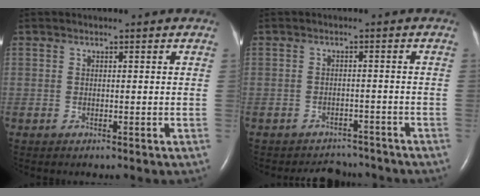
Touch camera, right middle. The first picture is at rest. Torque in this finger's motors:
{"motor_torque": [0.00, -0.02, -0.01, 0.01]}